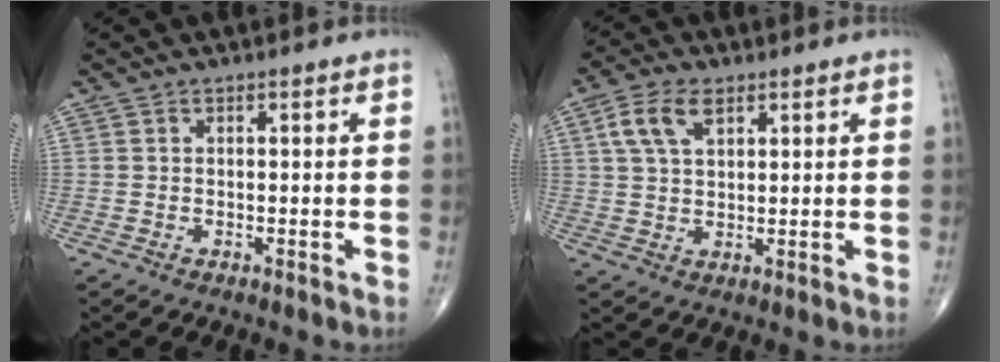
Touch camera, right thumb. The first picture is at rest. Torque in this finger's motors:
{"motor_torque": [0.01, 0.16, 0.15, 0.11, 0.20]}